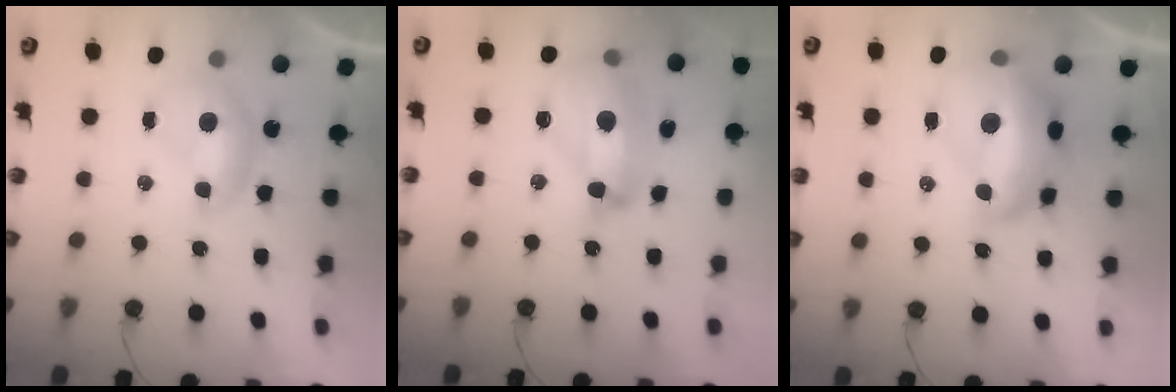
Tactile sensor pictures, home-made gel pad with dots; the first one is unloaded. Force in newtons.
{"total": 10.9, "press": 10.7, "slide": 1.7}
{"total": 10.1, "press": 10.0, "slide": 1.3}